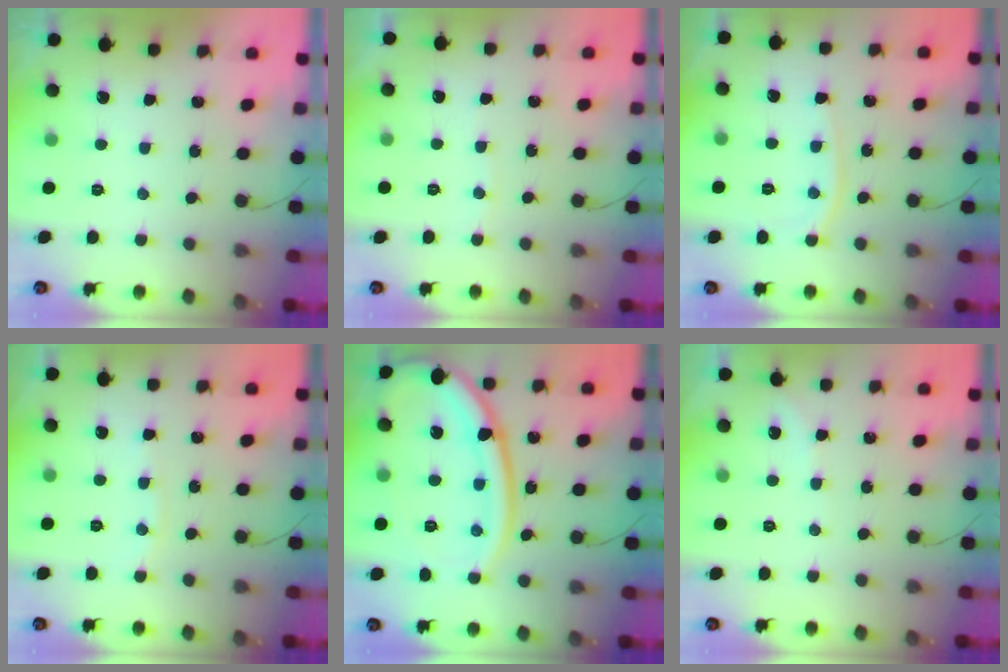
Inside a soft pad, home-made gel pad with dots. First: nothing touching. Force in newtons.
{"total": 2.2, "press": 2.2, "slide": 0.3}
{"total": 7.1, "press": 7.0, "slide": 0.9}
{"total": 5.2, "press": 5.2, "slide": 0.6}
{"total": 19.2, "press": 19.0, "slide": 2.2}
{"total": 2.4, "press": 2.4, "slide": 0.4}